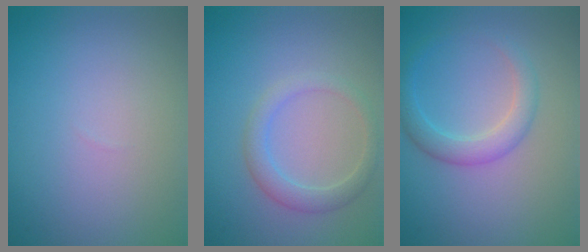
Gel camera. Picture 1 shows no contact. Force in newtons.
{"total": 2.4, "press": 2.4, "slide": 0.1}
{"total": 2.8, "press": 2.7, "slide": 0.2}